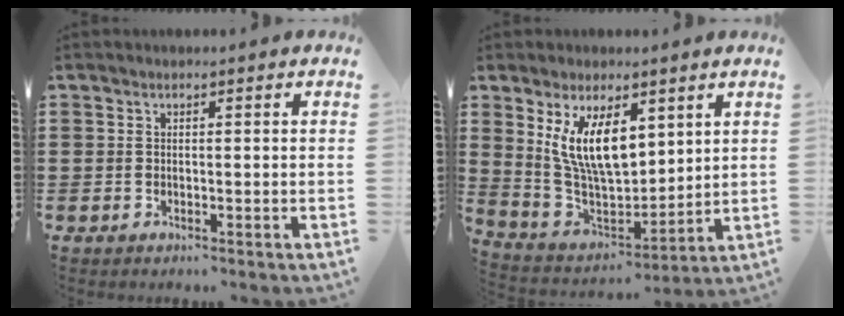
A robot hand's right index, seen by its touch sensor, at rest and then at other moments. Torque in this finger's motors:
{"motor_torque": [1.97, 0.17, 0.62, 0.21]}